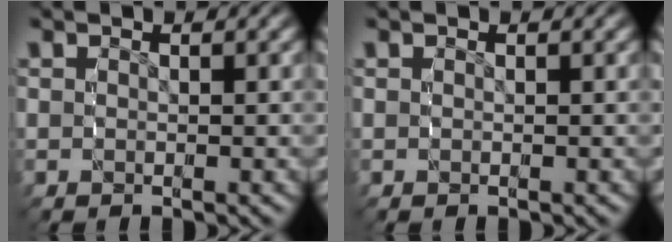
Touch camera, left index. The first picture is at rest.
{"total": 0.0}